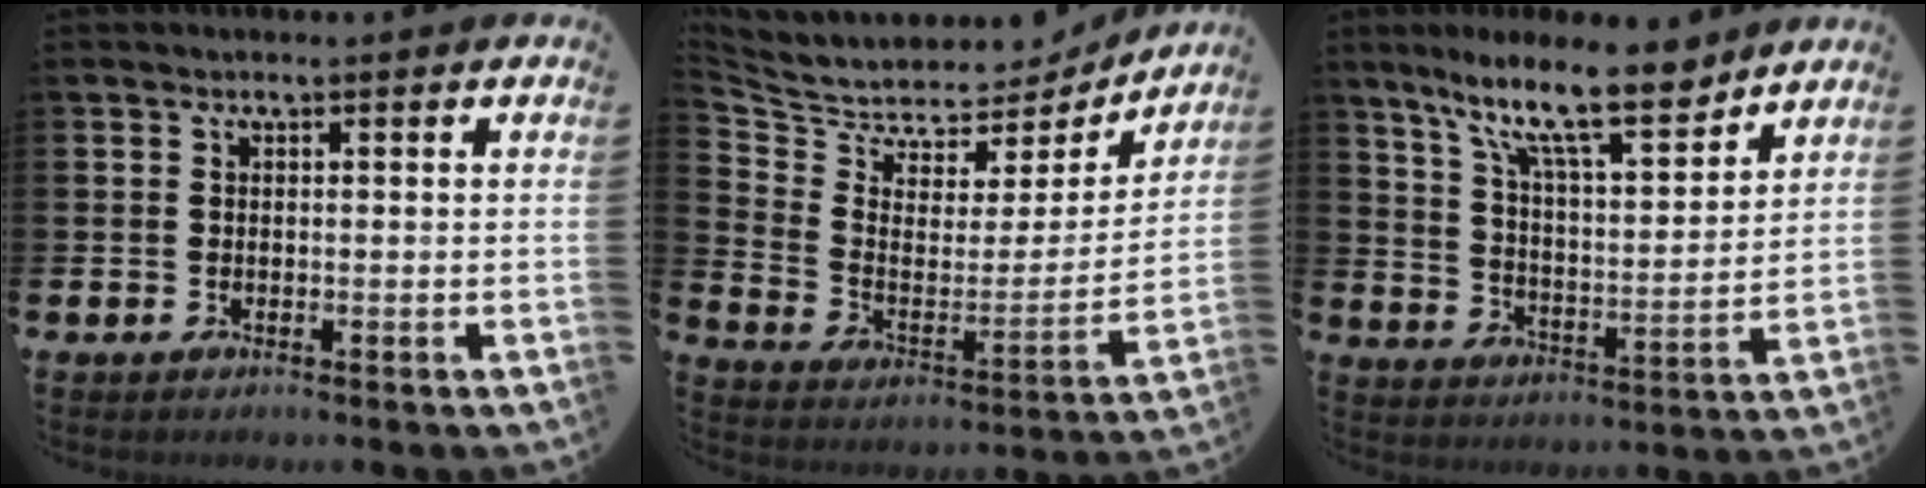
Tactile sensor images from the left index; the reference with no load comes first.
{"total": 6.5, "force": [5.9, 2.7, 0.0], "torque": [-0.045, -0.057, 0.101]}
{"total": 13.1, "force": [10.3, 2.8, 7.7], "torque": [-0.155, -0.047, 0.176]}